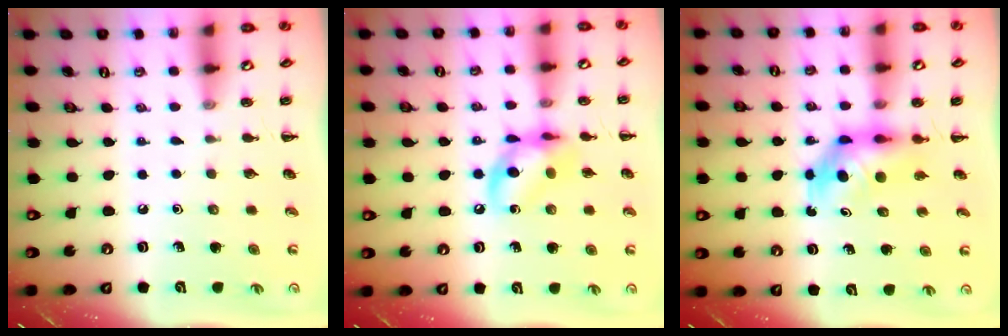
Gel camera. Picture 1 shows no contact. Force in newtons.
{"total": 12.6, "press": 12.4, "slide": 2.2}
{"total": 5.2, "press": 5.1, "slide": 0.8}